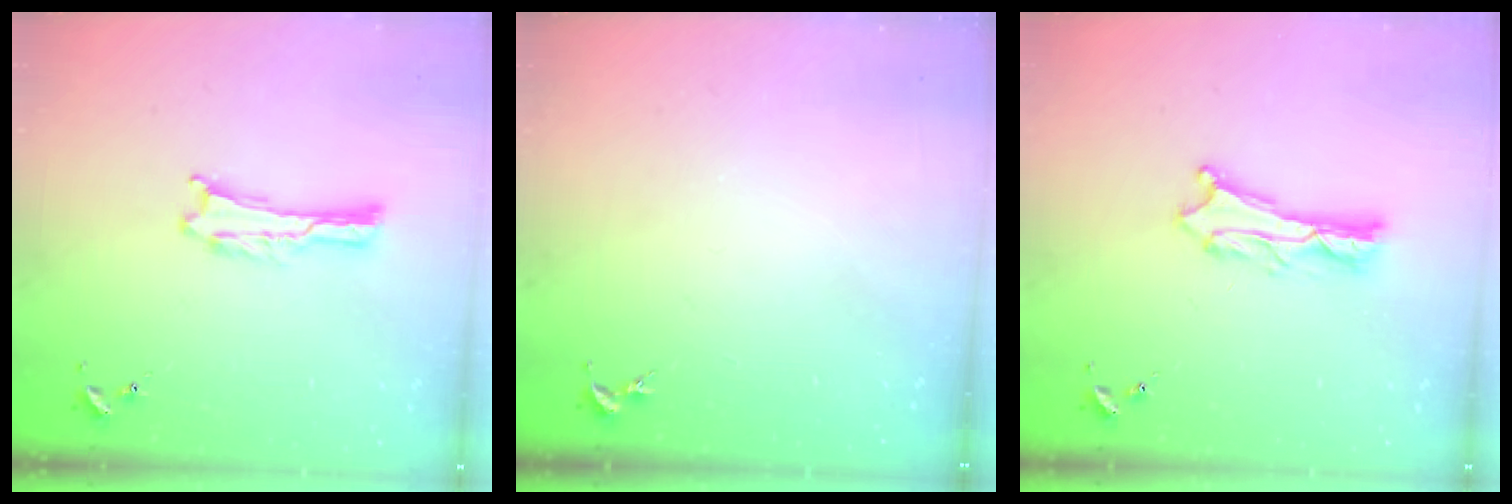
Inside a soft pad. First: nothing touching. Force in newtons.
{"total": 0.0}
{"total": 1.8, "press": 1.8, "slide": 0.2}